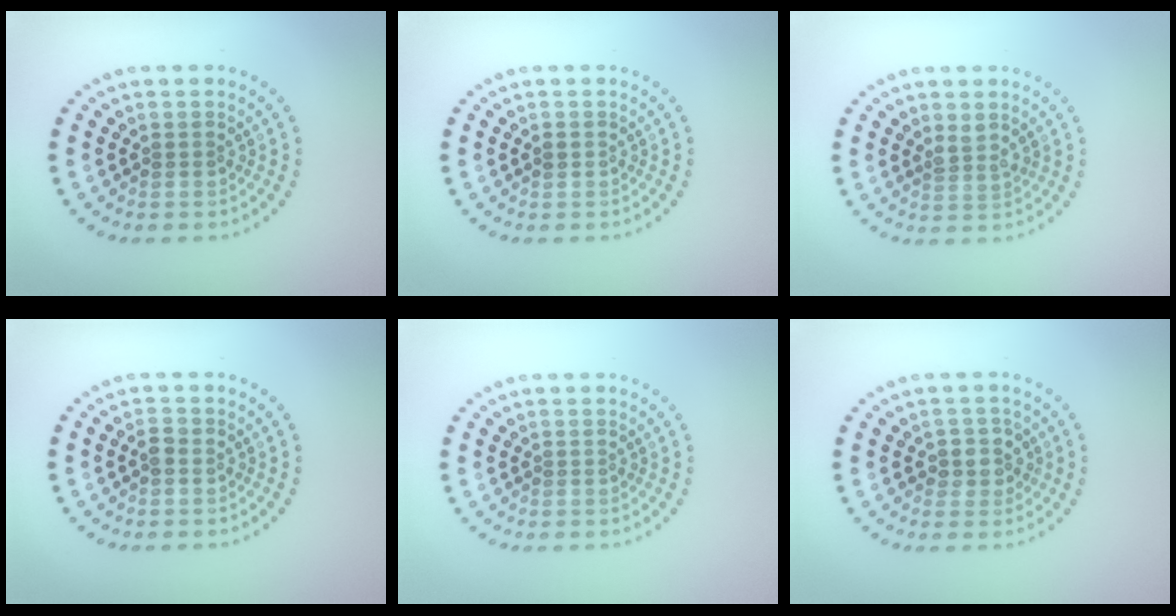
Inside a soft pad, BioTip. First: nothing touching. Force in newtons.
{"total": 0.9, "press": 0.9, "slide": 0.2}
{"total": 1.3, "press": 1.0, "slide": 0.9}
{"total": 1.1, "press": 1.1, "slide": 0.0}
{"total": 0.0}
{"total": 2.1, "press": 1.9, "slide": 1.0}